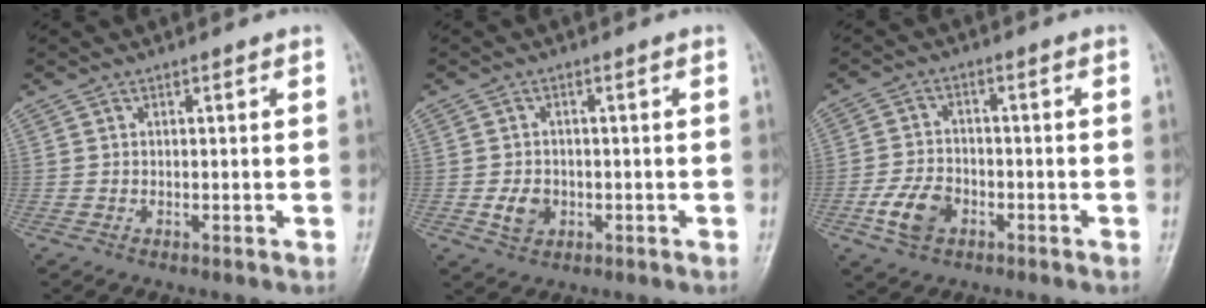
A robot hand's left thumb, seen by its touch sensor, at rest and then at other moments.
{"total": 4.0, "force": [-0.8, 3.2, 2.2], "torque": [-0.029, 0.002, -0.011]}
{"total": 6.9, "force": [-2.8, 4.7, 4.2], "torque": [-0.075, 0.012, -0.054]}